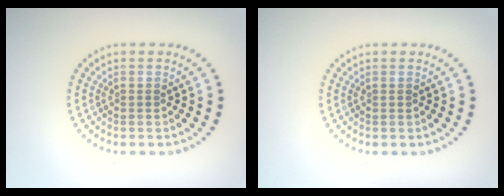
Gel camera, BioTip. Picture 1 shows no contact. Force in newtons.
{"total": 0.0}